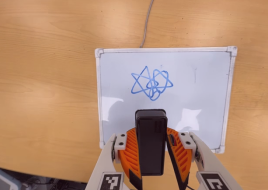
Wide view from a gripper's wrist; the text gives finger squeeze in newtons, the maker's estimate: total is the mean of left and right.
{"total": 7.2, "left": 6.5, "right": 7.8}